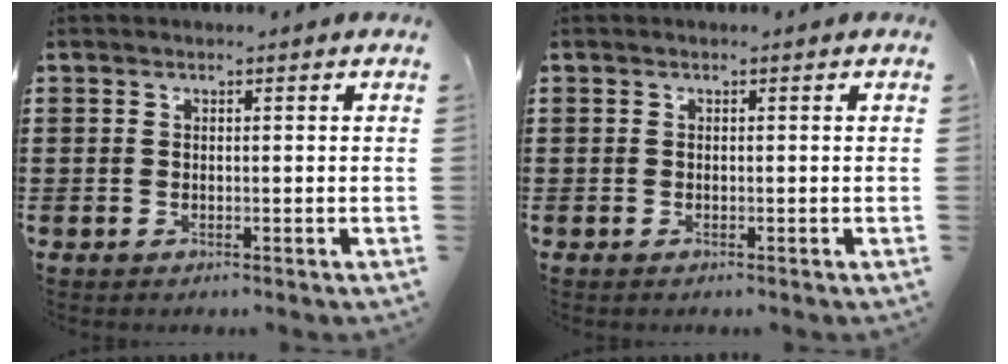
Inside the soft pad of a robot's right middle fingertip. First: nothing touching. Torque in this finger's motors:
{"motor_torque": [-0.01, -0.05, 0.03, 0.01]}